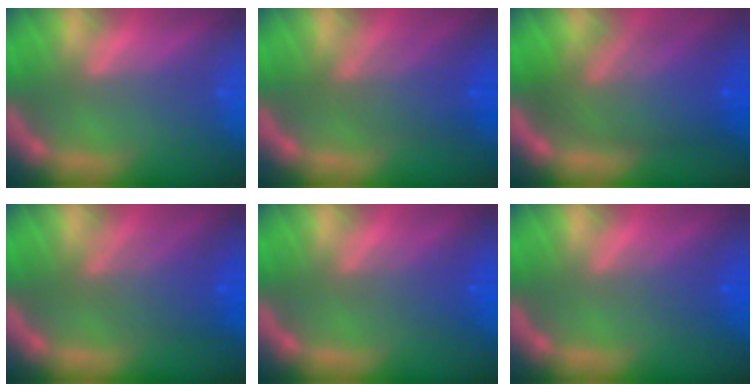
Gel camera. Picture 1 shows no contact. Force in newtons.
{"total": 5.0}
{"total": 9.5}
{"total": 4.6}
{"total": 2.5}
{"total": 1.9}